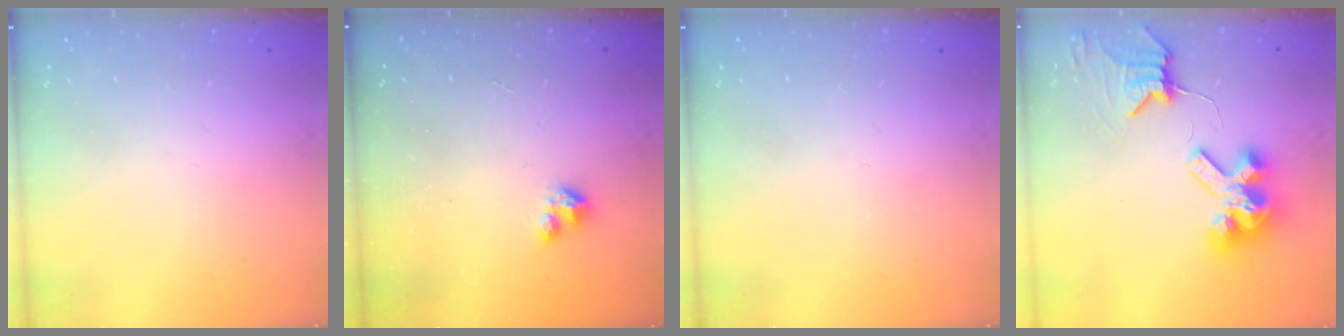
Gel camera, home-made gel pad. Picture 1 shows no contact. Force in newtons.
{"total": 2.9, "press": 2.9, "slide": 0.2}
{"total": 0.0}
{"total": 10.6, "press": 10.5, "slide": 1.4}